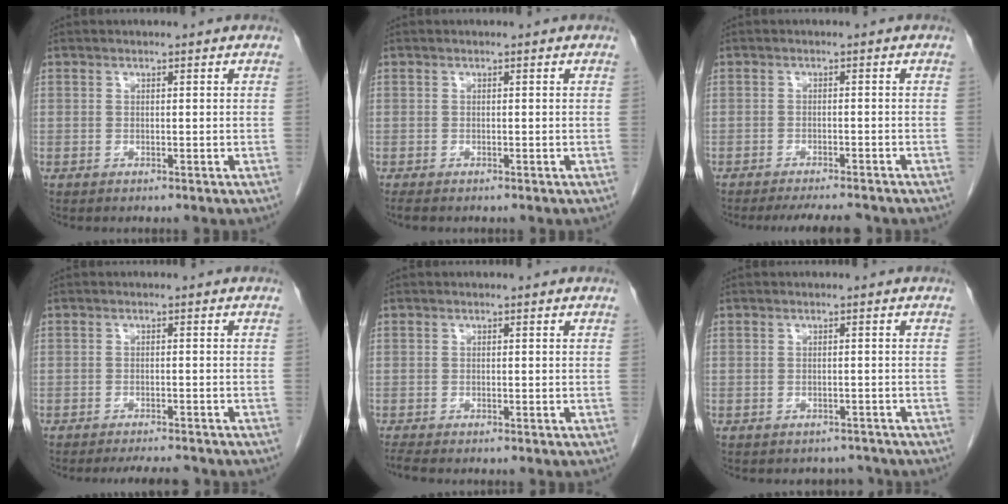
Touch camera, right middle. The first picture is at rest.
{"total": 1.3, "force": [-1.0, 0.3, 0.6], "torque": [-0.016, -0.005, -0.013]}
{"total": 7.0, "force": [-6.3, 0.8, 2.9], "torque": [-0.039, -0.014, -0.089]}
{"total": 5.2, "force": [-4.8, 0.5, 1.9], "torque": [-0.025, -0.013, -0.068]}
{"total": 1.0, "force": [-0.9, -0.3, 0.2], "torque": [-0.012, -0.004, -0.019]}
{"total": 3.0, "force": [-2.7, 1.3, -0.2], "torque": [0.001, 0.003, -0.037]}